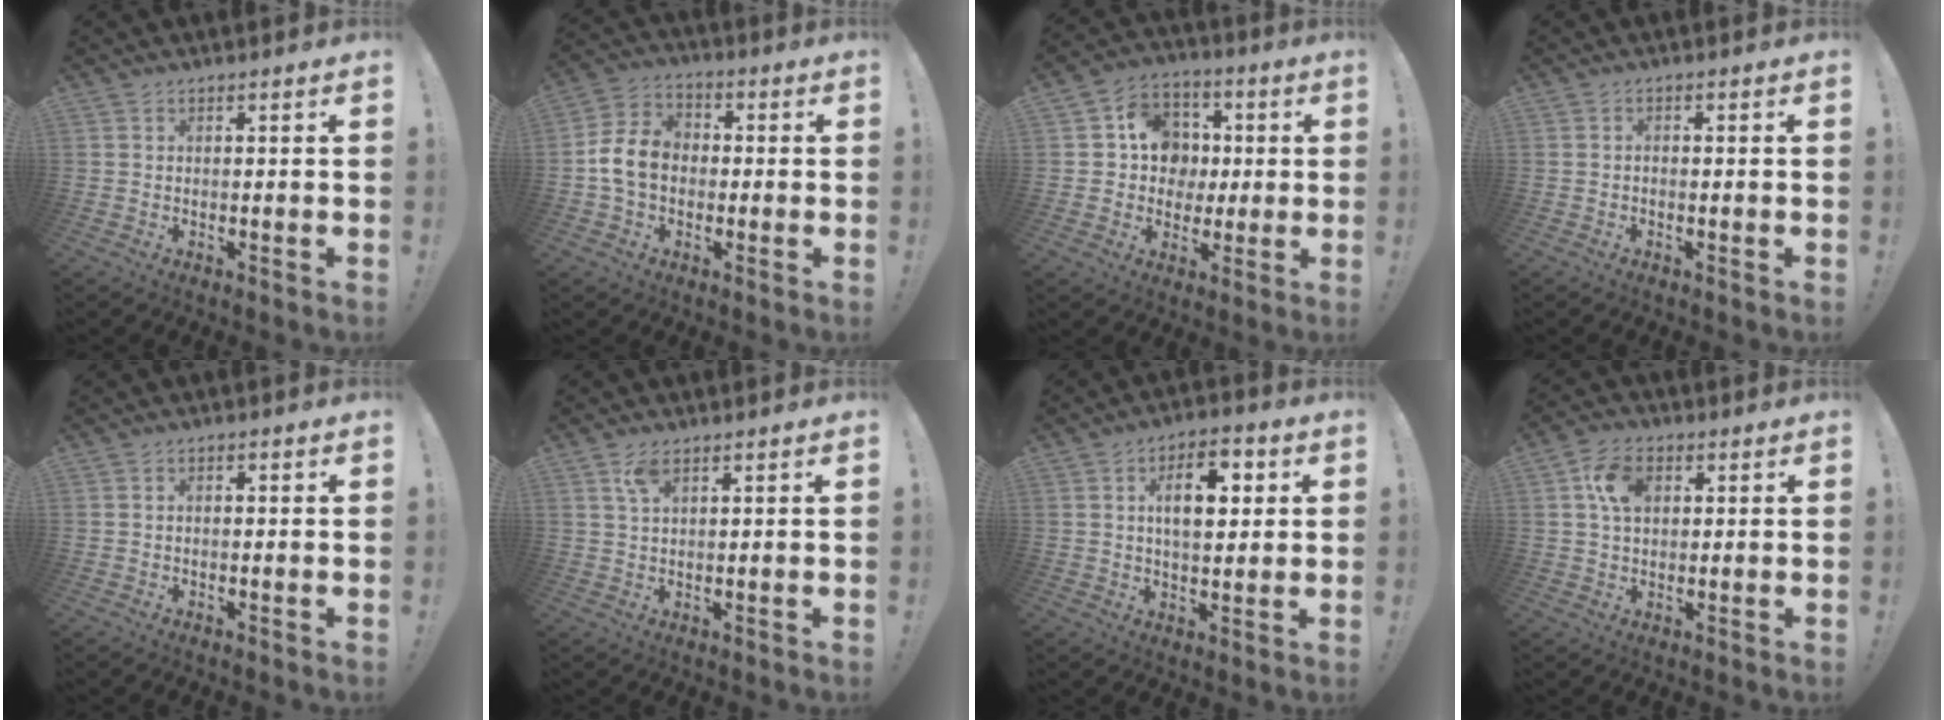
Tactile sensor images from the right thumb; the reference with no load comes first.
{"total": 10.8, "force": [-0.8, 8.3, 6.9], "torque": [-0.131, 0.020, -0.010]}
{"total": 12.5, "force": [1.2, 11.5, 4.9], "torque": [-0.061, 0.007, 0.032]}
{"total": 0.8, "force": [-0.7, 0.2, 0.4], "torque": [-0.005, 0.001, -0.012]}
{"total": 0.6, "force": [-0.3, 0.4, 0.3], "torque": [-0.006, 0.002, -0.006]}
{"total": 3.9, "force": [2.2, 1.7, 2.8], "torque": [-0.052, -0.003, 0.038]}
{"total": 11.1, "force": [3.3, 6.1, 8.7], "torque": [-0.123, 0.003, 0.052]}
{"total": 8.6, "force": [2.5, 6.0, 5.7], "torque": [-0.094, 0.010, 0.050]}